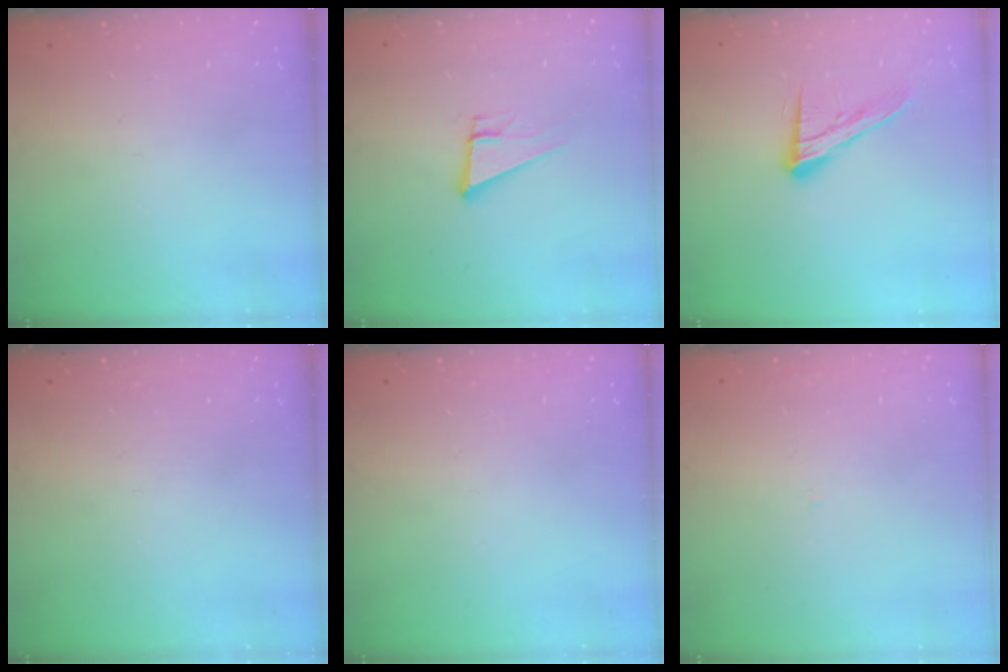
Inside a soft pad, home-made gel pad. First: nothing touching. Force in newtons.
{"total": 9.0, "press": 8.3, "slide": 3.3}
{"total": 13.4, "press": 13.3, "slide": 1.1}
{"total": 0.0}
{"total": 0.0}
{"total": 0.9, "press": 0.9, "slide": 0.1}